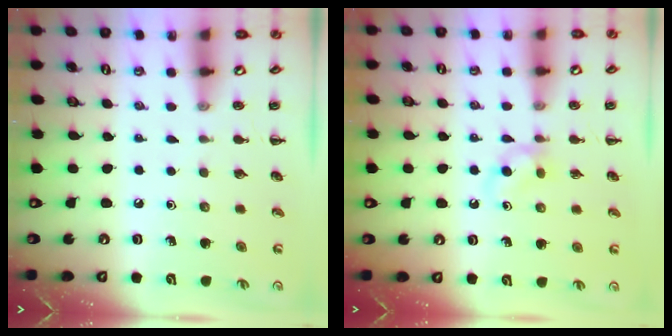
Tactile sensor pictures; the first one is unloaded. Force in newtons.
{"total": 3.2, "press": 2.9, "slide": 1.3}